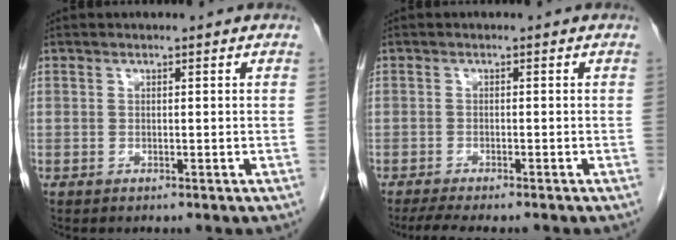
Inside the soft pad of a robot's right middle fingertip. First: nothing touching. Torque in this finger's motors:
{"motor_torque": [0.66, -0.46, 0.03, 0.03]}